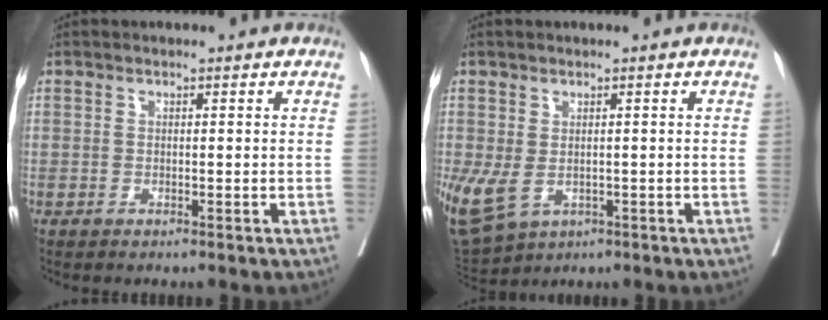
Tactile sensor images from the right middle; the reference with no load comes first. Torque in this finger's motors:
{"motor_torque": [1.13, -0.87, 1.05, 0.21]}